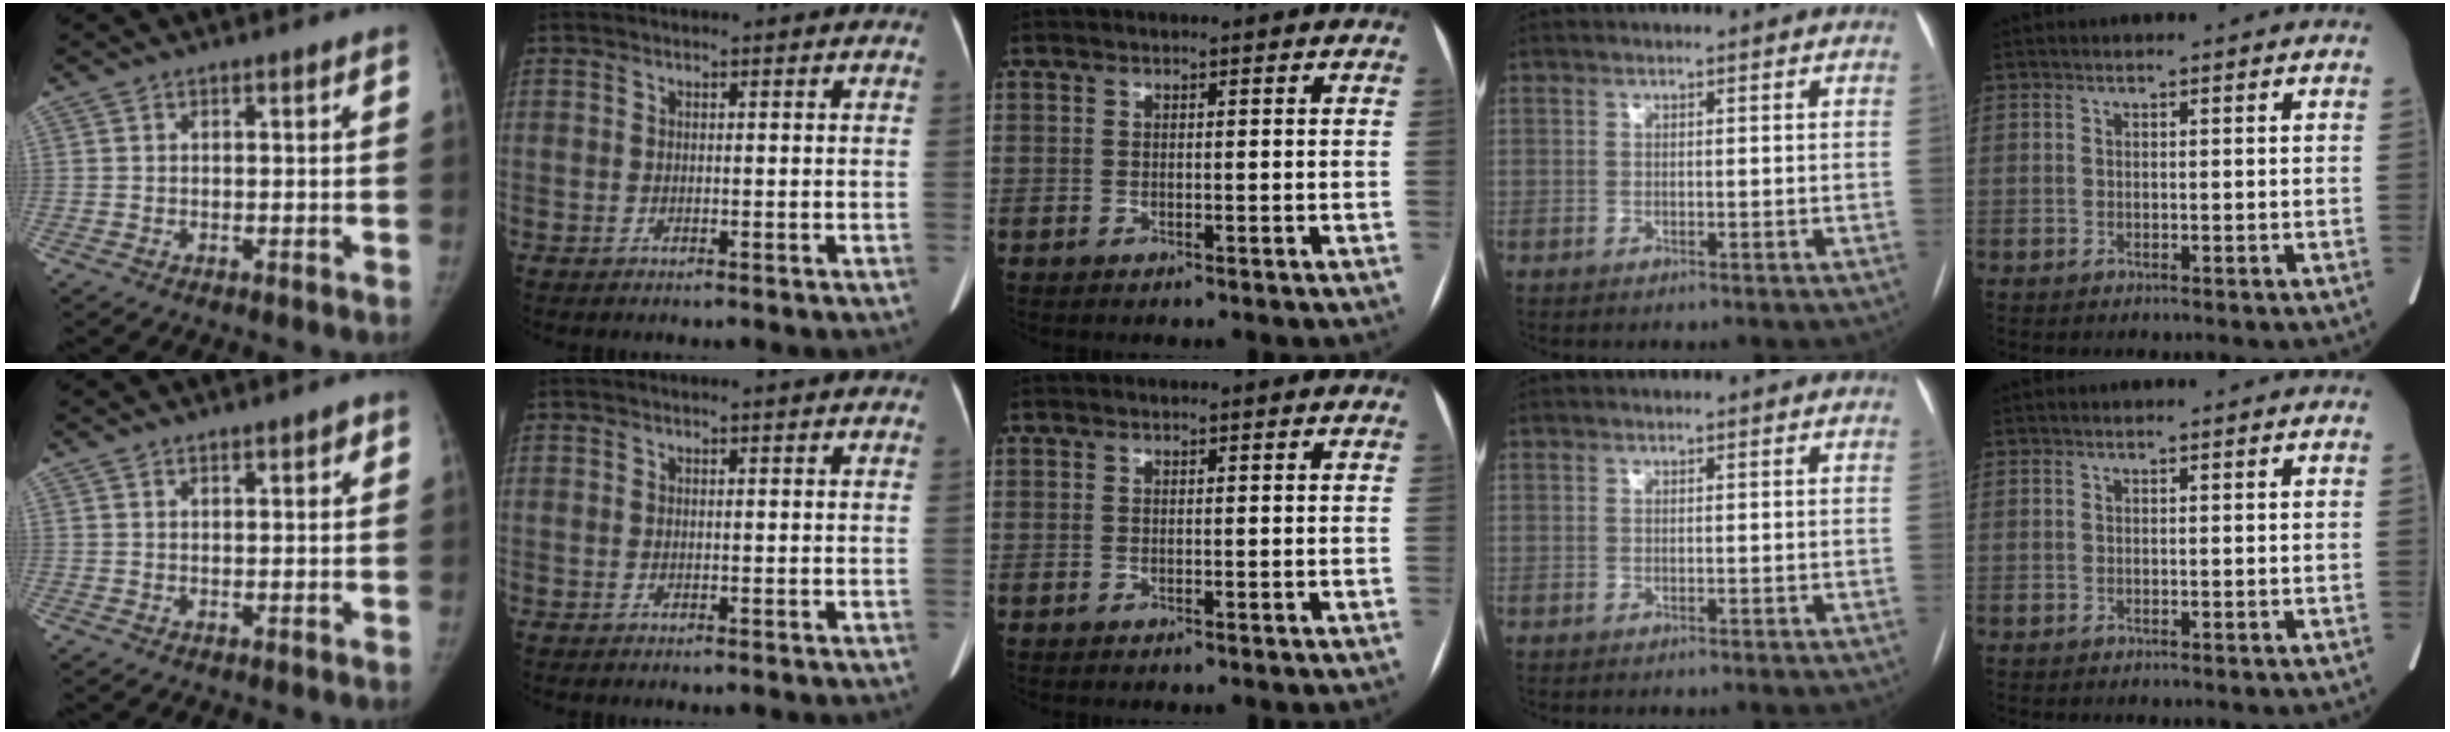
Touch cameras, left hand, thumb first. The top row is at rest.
{"thumb": {"total": 2.0, "force": [1.3, 0.7, 1.3], "torque": [-0.013, -0.005, 0.017]}, "index": {"total": 1.1, "force": [1.0, -0.1, 0.6], "torque": [-0.013, 0.007, 0.014]}}